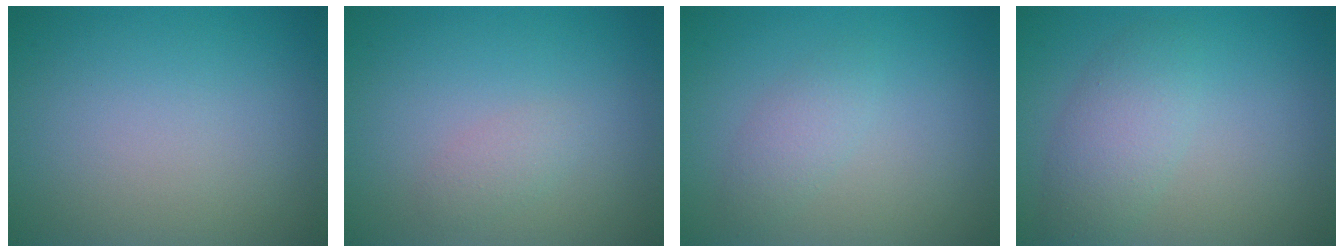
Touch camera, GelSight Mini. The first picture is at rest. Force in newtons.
{"total": 1.2, "press": 1.2, "slide": 0.1}
{"total": 1.7, "press": 1.7, "slide": 0.0}
{"total": 3.3, "press": 3.3, "slide": 0.1}